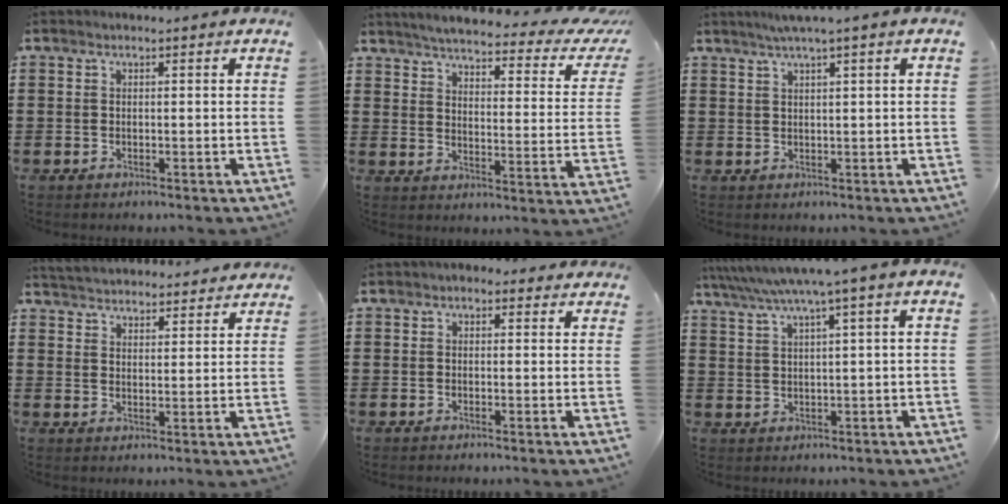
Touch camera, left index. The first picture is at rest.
{"total": 4.3, "force": [3.7, 0.0, 2.2], "torque": [-0.063, -0.029, 0.056]}
{"total": 2.2, "force": [1.3, -0.5, 1.7], "torque": [-0.032, -0.001, 0.023]}
{"total": 4.0, "force": [4.0, 0.2, -0.1], "torque": [-0.015, -0.018, 0.073]}
{"total": 1.6, "force": [1.0, 1.2, 0.6], "torque": [-0.016, 0.009, 0.017]}
{"total": 4.8, "force": [2.7, -0.5, 3.8], "torque": [-0.086, -0.015, 0.042]}